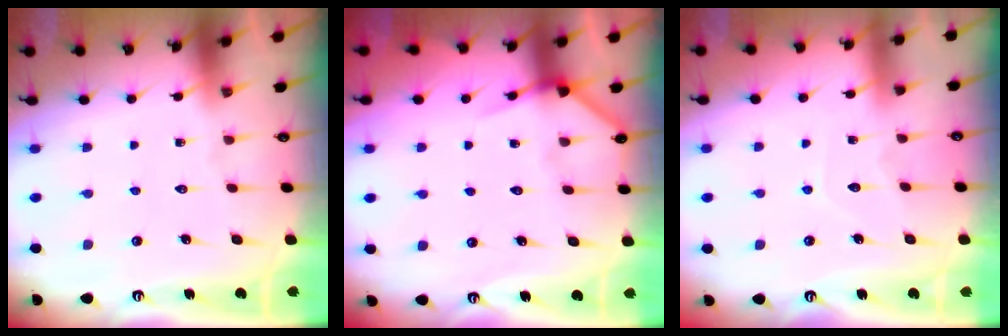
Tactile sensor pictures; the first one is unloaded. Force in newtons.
{"total": 6.5, "press": 6.5, "slide": 0.3}
{"total": 4.1, "press": 4.1, "slide": 0.4}